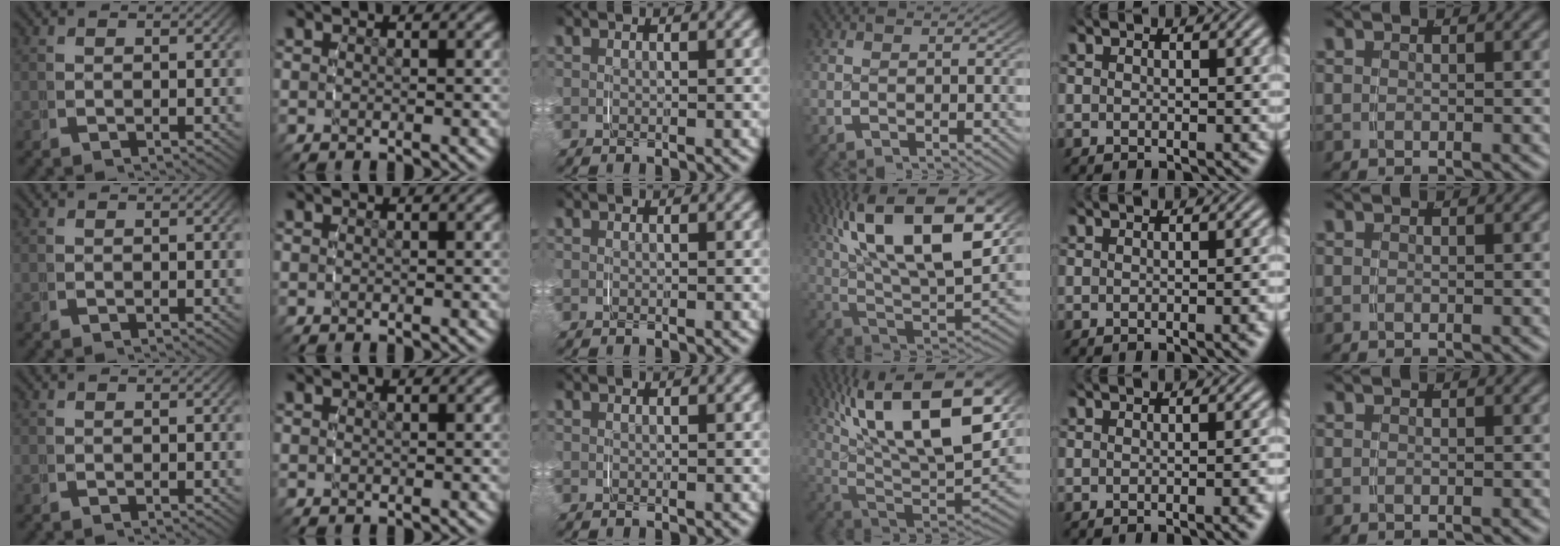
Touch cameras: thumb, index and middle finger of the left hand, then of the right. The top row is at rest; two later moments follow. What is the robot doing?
{"motion": "grasp_and_lifting", "object": "plastic wrap"}